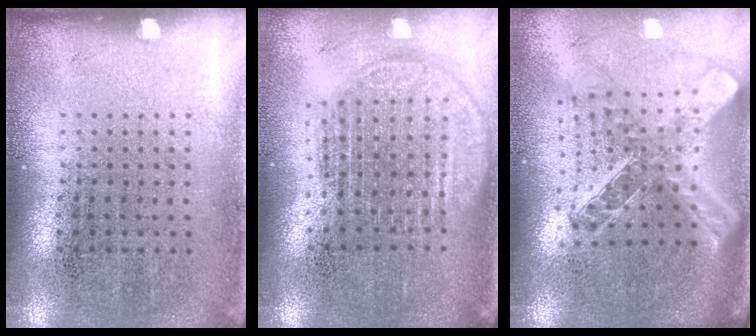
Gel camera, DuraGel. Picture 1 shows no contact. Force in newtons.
{"total": 1.8, "press": 1.5, "slide": 0.9}
{"total": 2.5, "press": 2.0, "slide": 1.6}